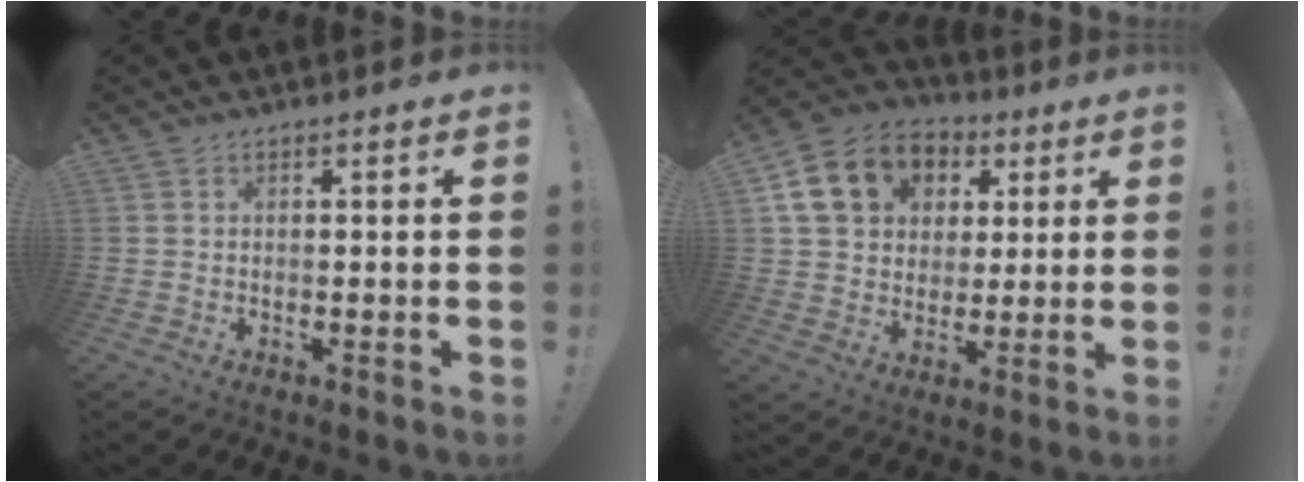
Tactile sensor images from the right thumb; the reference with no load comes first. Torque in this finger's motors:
{"motor_torque": [1.63, 2.45, 0.46, -0.17, 0.07]}